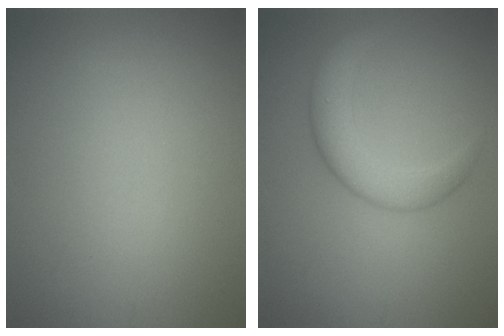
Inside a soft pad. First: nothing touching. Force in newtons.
{"total": 4.3, "press": 4.3, "slide": 0.1}